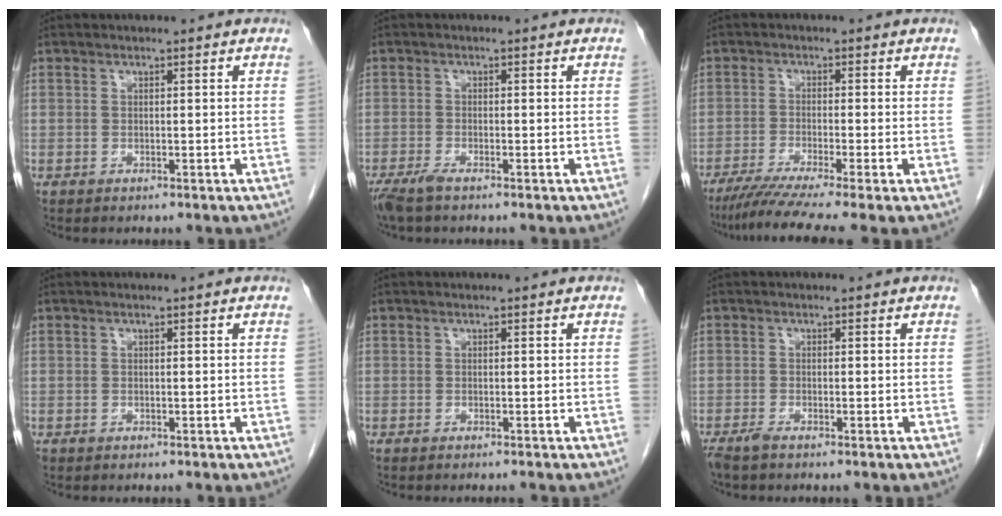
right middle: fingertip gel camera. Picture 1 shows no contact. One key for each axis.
{"total": 2.7, "fx": -2.1, "fy": 0.4, "fz": 1.7, "tx": -0.038, "ty": -0.007, "tz": -0.042}
{"total": 9.1, "fx": -6.8, "fy": -1.0, "fz": 6.0, "tx": -0.098, "ty": -0.027, "tz": -0.109}
{"total": 0.0}
{"total": 1.1, "fx": -1.0, "fy": -0.1, "fz": 0.4, "tx": -0.006, "ty": 0.000, "tz": -0.013}
{"total": 1.6, "fx": -1.4, "fy": 0.2, "fz": 0.9, "tx": -0.023, "ty": -0.004, "tz": -0.027}